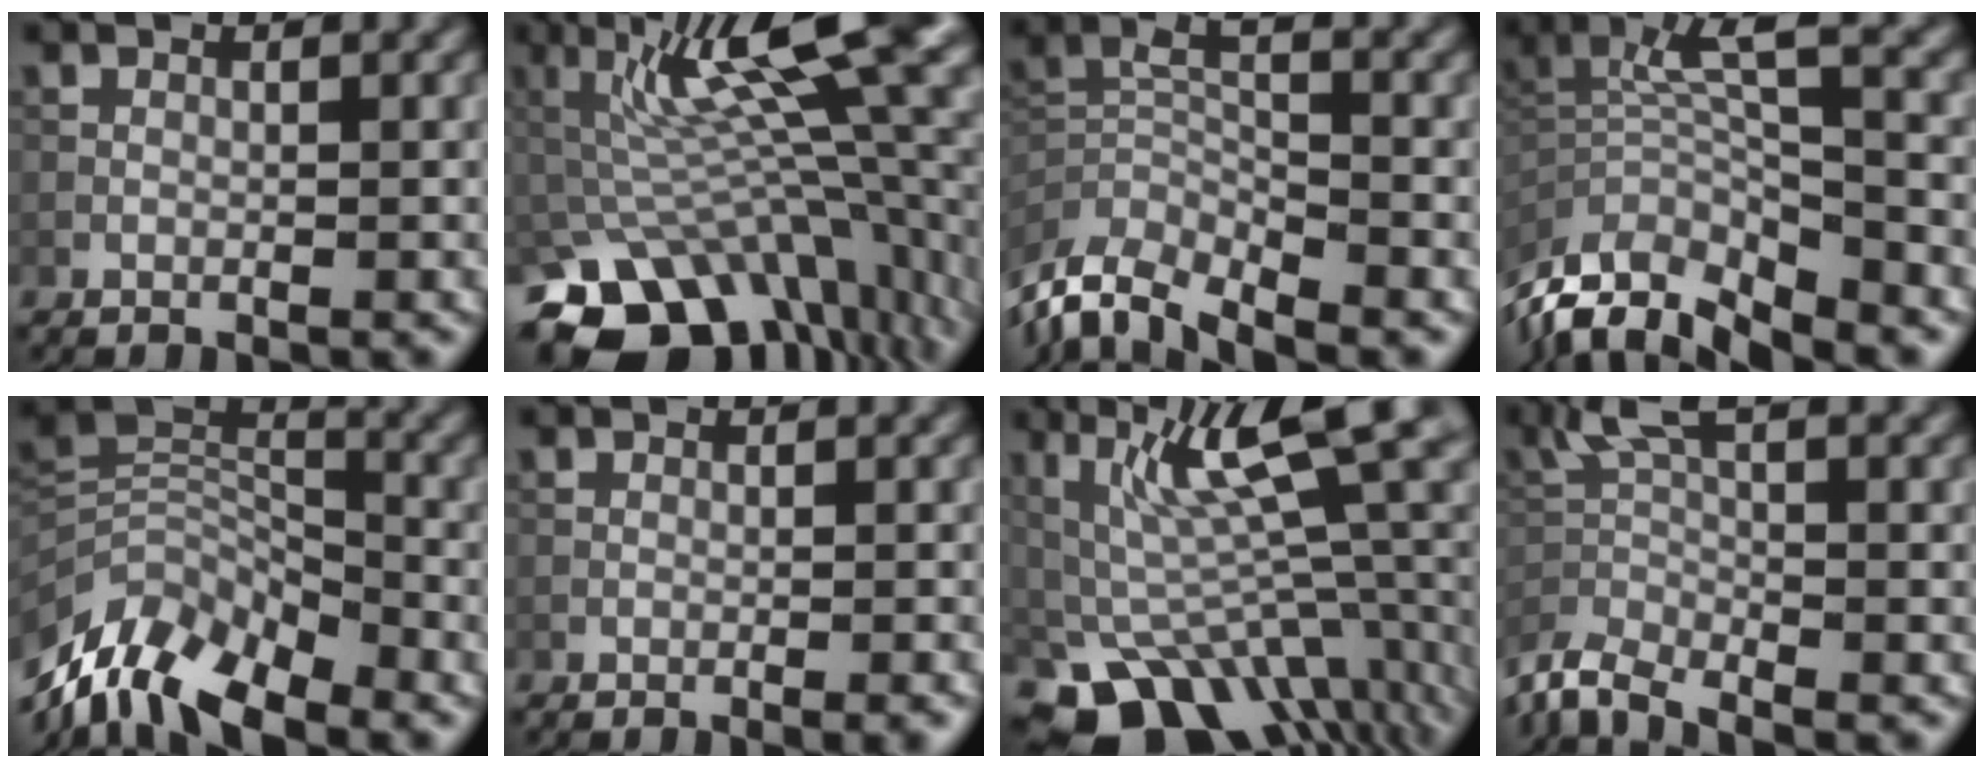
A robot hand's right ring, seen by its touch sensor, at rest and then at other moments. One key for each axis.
{"total": 15.2, "fx": -2.6, "fy": 6.6, "fz": 13.5, "tx": -0.197, "ty": 0.004, "tz": -0.025}
{"total": 8.8, "fx": -6.8, "fy": 2.6, "fz": 5.1, "tx": -0.113, "ty": -0.005, "tz": -0.125}
{"total": 10.0, "fx": -4.2, "fy": 2.9, "fz": 8.6, "tx": -0.166, "ty": 0.005, "tz": -0.061}
{"total": 10.3, "fx": -7.6, "fy": 4.6, "fz": 5.2, "tx": -0.100, "ty": 0.006, "tz": -0.146}
{"total": 1.4, "fx": -0.8, "fy": 0.3, "fz": 1.2, "tx": -0.022, "ty": 0.011, "tz": -0.009}
{"total": 12.1, "fx": 0.0, "fy": 5.4, "fz": 10.8, "tx": -0.190, "ty": -0.005, "tz": 0.036}
{"total": 5.6, "fx": -4.1, "fy": 1.1, "fz": 3.6, "tx": -0.067, "ty": -0.007, "tz": -0.087}